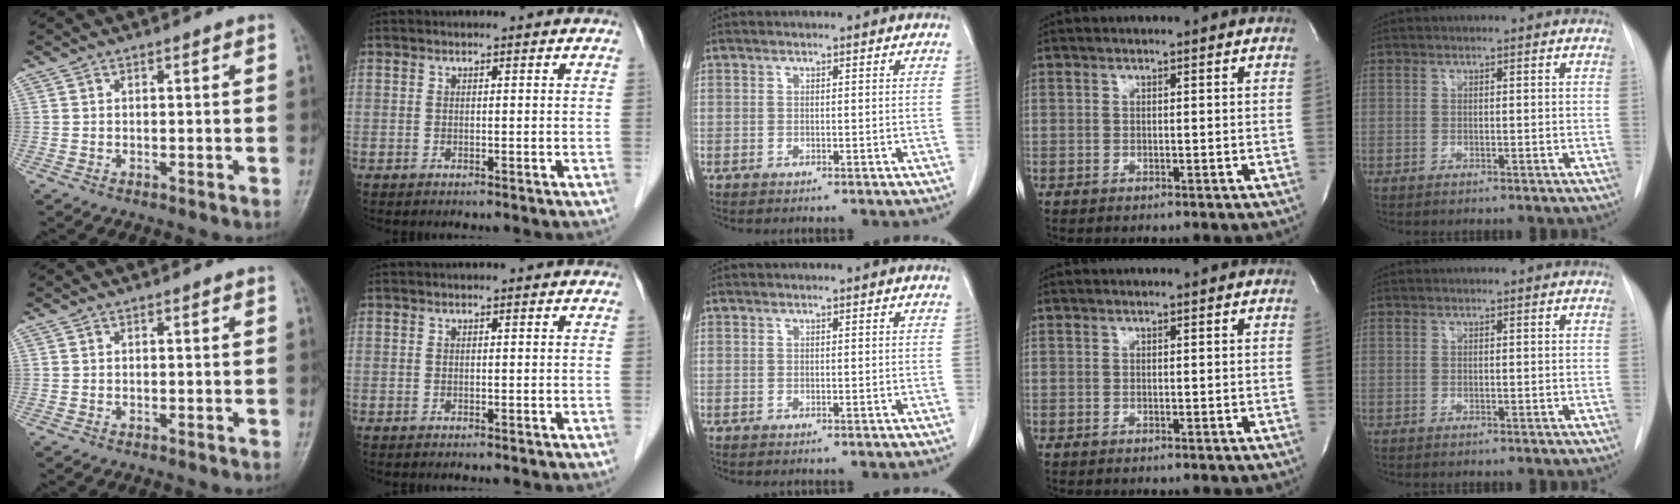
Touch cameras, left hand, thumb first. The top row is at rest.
{}